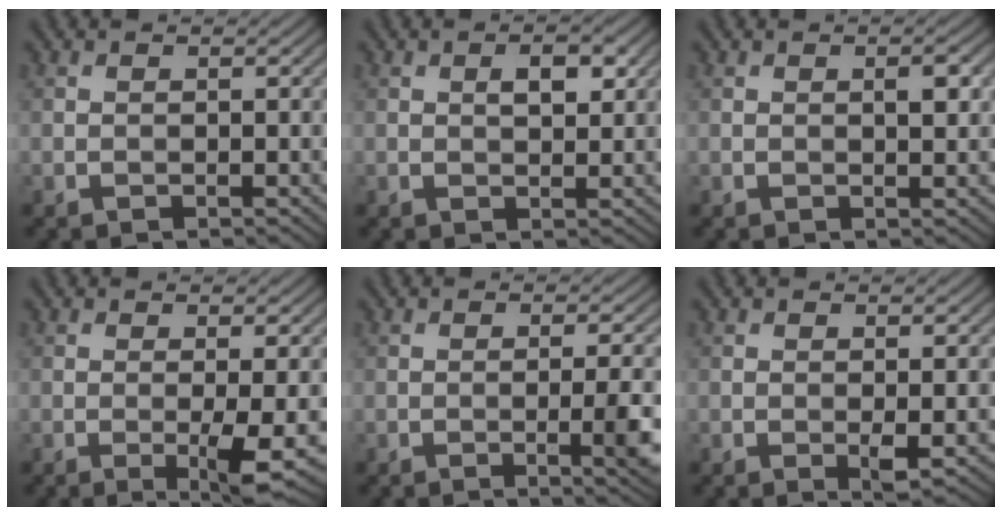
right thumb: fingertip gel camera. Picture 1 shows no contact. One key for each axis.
{"total": 2.7, "fx": 0.9, "fy": 1.3, "fz": 2.3, "tx": -0.032, "ty": 0.000, "tz": 0.014}
{"total": 1.9, "fx": 0.4, "fy": 0.6, "fz": 1.7, "tx": -0.025, "ty": -0.001, "tz": 0.005}
{"total": 4.6, "fx": -0.9, "fy": 0.4, "fz": 4.5, "tx": -0.082, "ty": -0.003, "tz": -0.015}
{"total": 4.5, "fx": -0.9, "fy": 0.7, "fz": 4.3, "tx": -0.067, "ty": 0.002, "tz": -0.015}
{"total": 1.7, "fx": -0.2, "fy": 0.2, "fz": 1.7, "tx": -0.032, "ty": -0.003, "tz": -0.005}